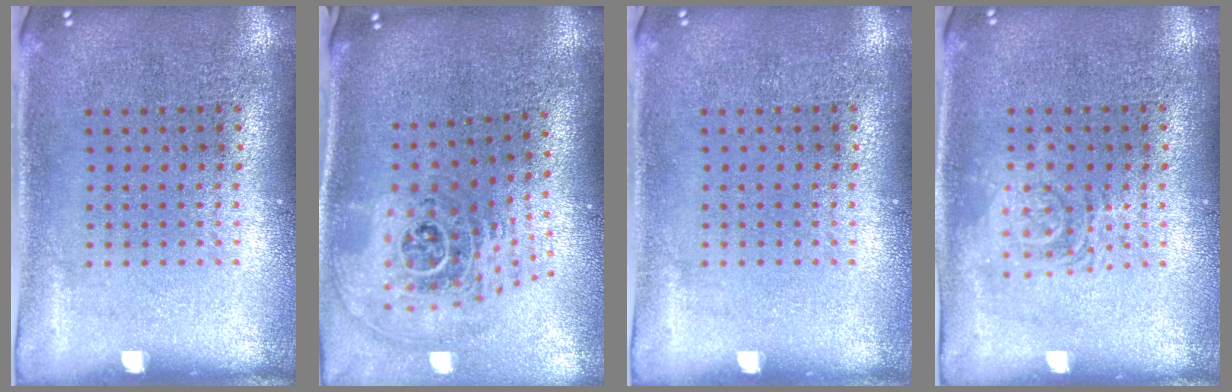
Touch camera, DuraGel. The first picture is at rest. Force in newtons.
{"total": 2.4, "press": 1.6, "slide": 1.7}
{"total": 0.0}
{"total": 1.2, "press": 1.2, "slide": 0.2}